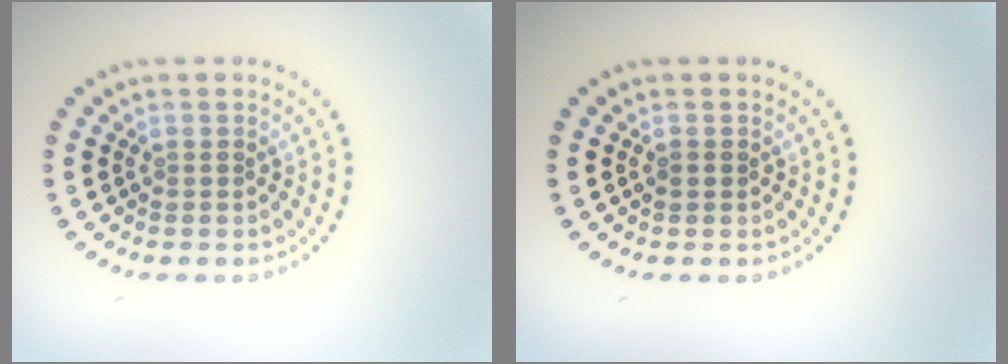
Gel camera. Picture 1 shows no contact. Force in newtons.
{"total": 0.7, "press": 0.6, "slide": 0.1}